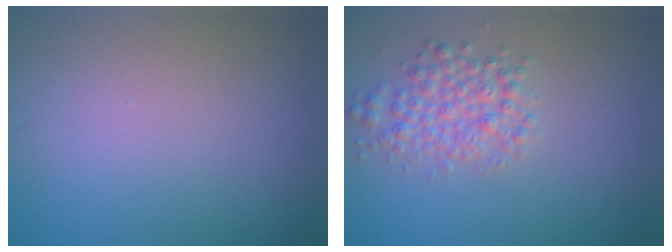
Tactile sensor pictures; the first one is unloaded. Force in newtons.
{"total": 3.2, "press": 3.1, "slide": 0.1}